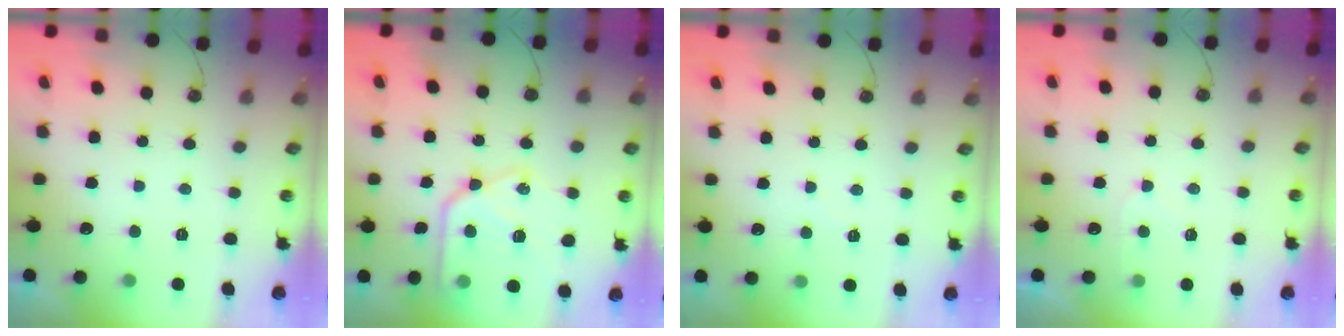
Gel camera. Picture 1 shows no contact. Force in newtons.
{"total": 16.4, "press": 16.4, "slide": 1.2}
{"total": 2.6, "press": 2.6, "slide": 0.4}
{"total": 3.5, "press": 3.4, "slide": 0.5}